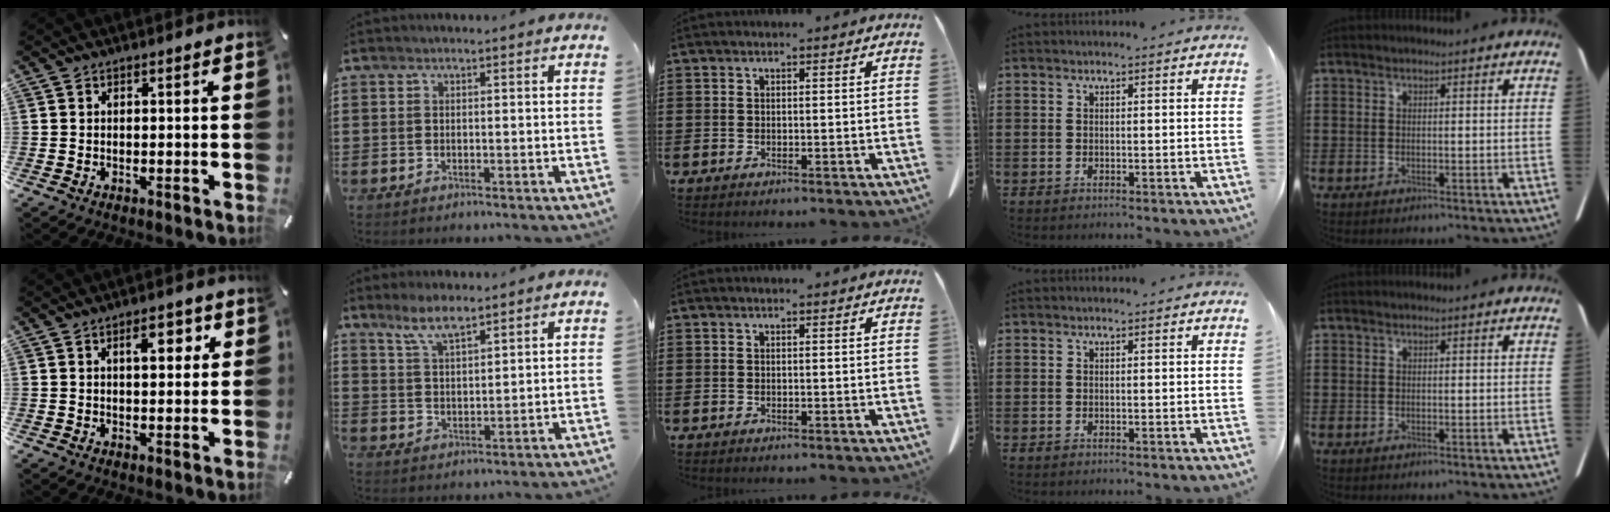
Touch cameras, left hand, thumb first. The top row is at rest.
{"thumb": {"total": 5.7, "force": [2.1, 2.8, 4.5], "torque": [-0.056, -0.006, 0.024]}, "index": {"total": 5.3, "force": [4.1, 1.3, 3.1], "torque": [-0.071, -0.002, 0.075]}}